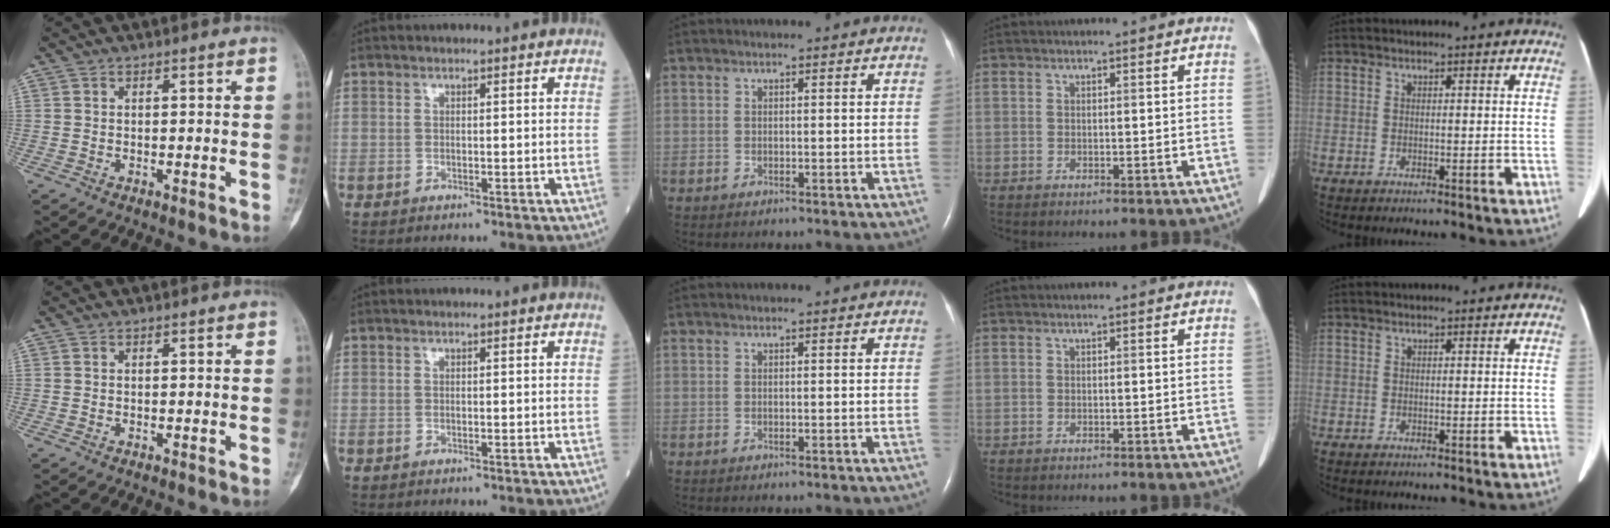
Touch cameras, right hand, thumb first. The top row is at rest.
{}